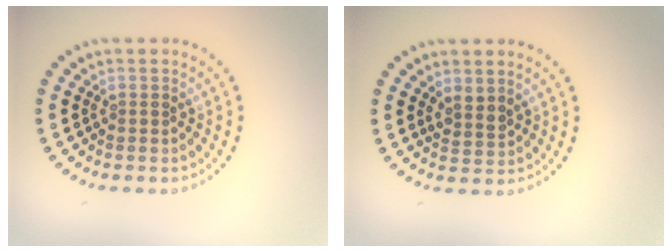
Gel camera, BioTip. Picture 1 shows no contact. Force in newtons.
{"total": 1.5, "press": 1.2, "slide": 0.8}